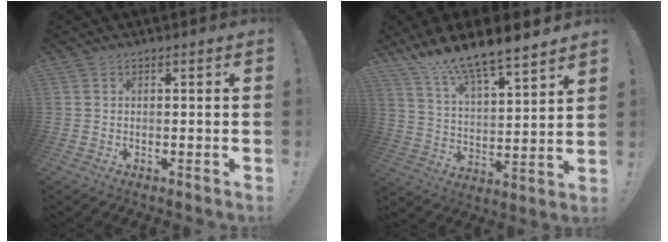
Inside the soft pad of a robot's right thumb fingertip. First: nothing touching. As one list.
[{"total": 12.1, "force": [11.1, 1.3, 4.4], "torque": [-0.096, -0.095, 0.196]}]